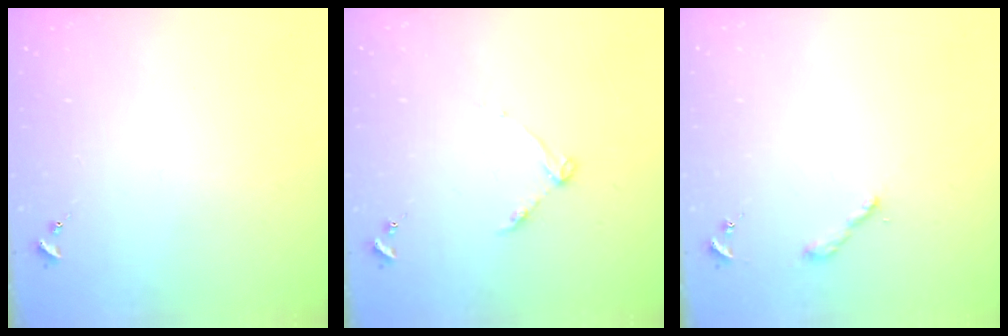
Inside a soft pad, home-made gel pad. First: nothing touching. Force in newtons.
{"total": 4.0, "press": 4.0, "slide": 0.5}
{"total": 2.2, "press": 2.2, "slide": 0.2}